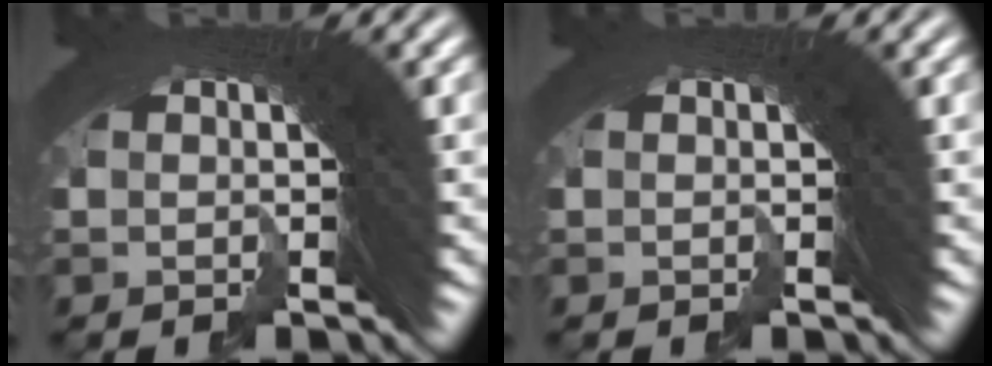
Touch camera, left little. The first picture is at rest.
{"total": 0.0}